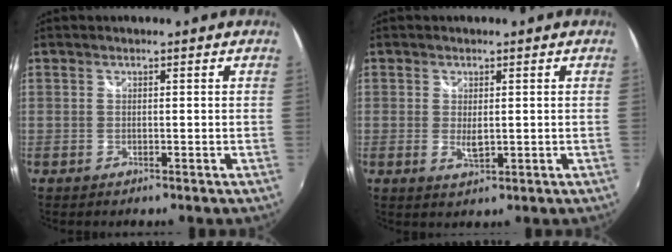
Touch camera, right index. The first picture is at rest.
{"total": 2.7, "force": [-0.1, 1.2, 2.4], "torque": [-0.042, -0.006, 0.001]}